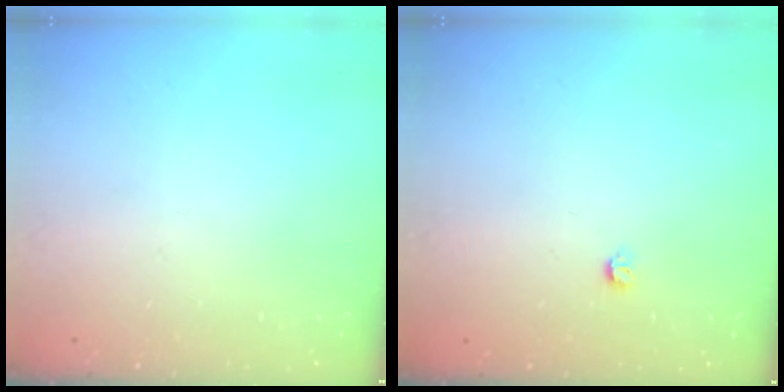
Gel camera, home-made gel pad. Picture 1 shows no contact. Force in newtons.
{"total": 3.3, "press": 3.3, "slide": 0.7}